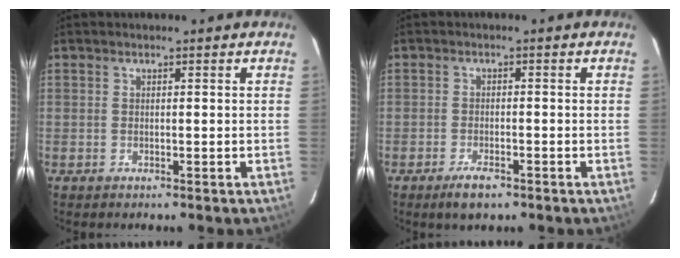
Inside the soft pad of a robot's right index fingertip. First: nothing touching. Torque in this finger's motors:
{"motor_torque": [0.25, -0.27, 0.11, 0.00]}